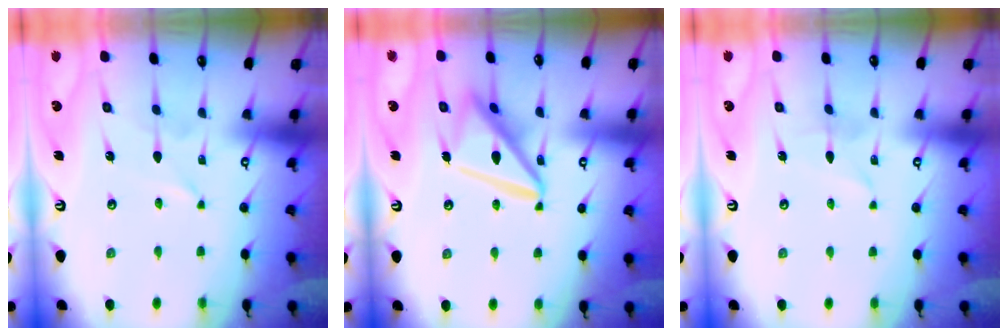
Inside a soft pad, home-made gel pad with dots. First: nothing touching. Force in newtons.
{"total": 15.4, "press": 15.3, "slide": 1.6}
{"total": 1.6, "press": 1.6, "slide": 0.2}